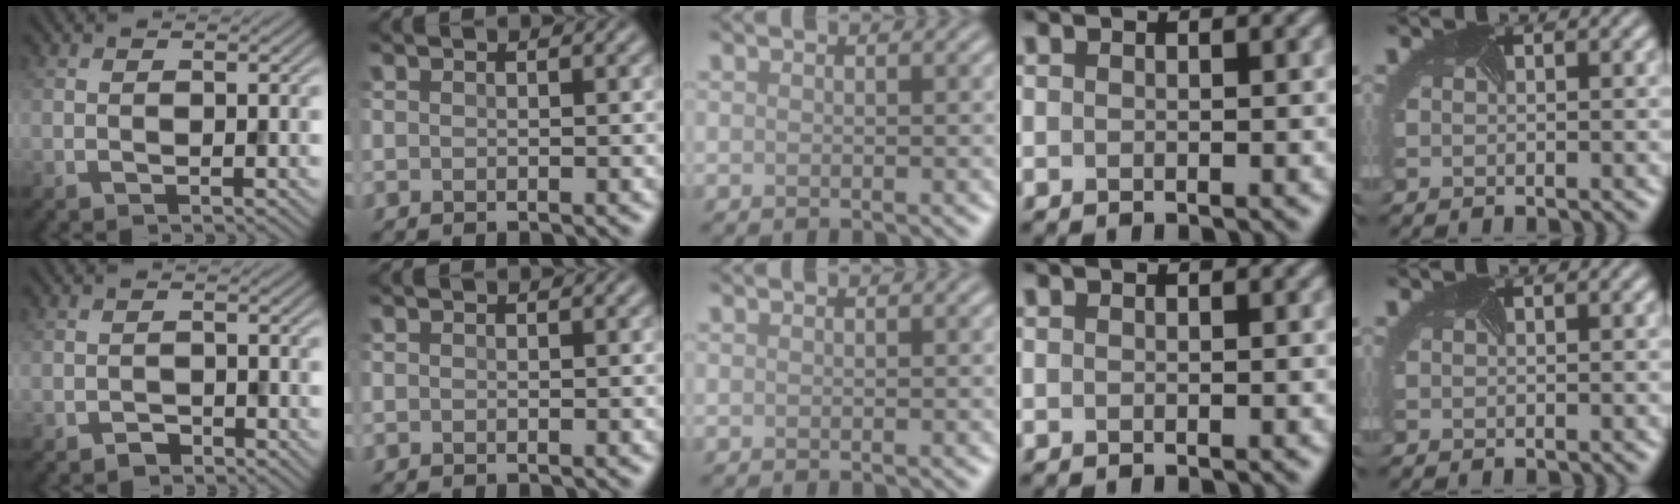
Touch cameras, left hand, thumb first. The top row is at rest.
{"thumb": {"total": 1.5, "force": [-1.2, 0.7, 0.4], "torque": [-0.004, 0.001, -0.026]}}